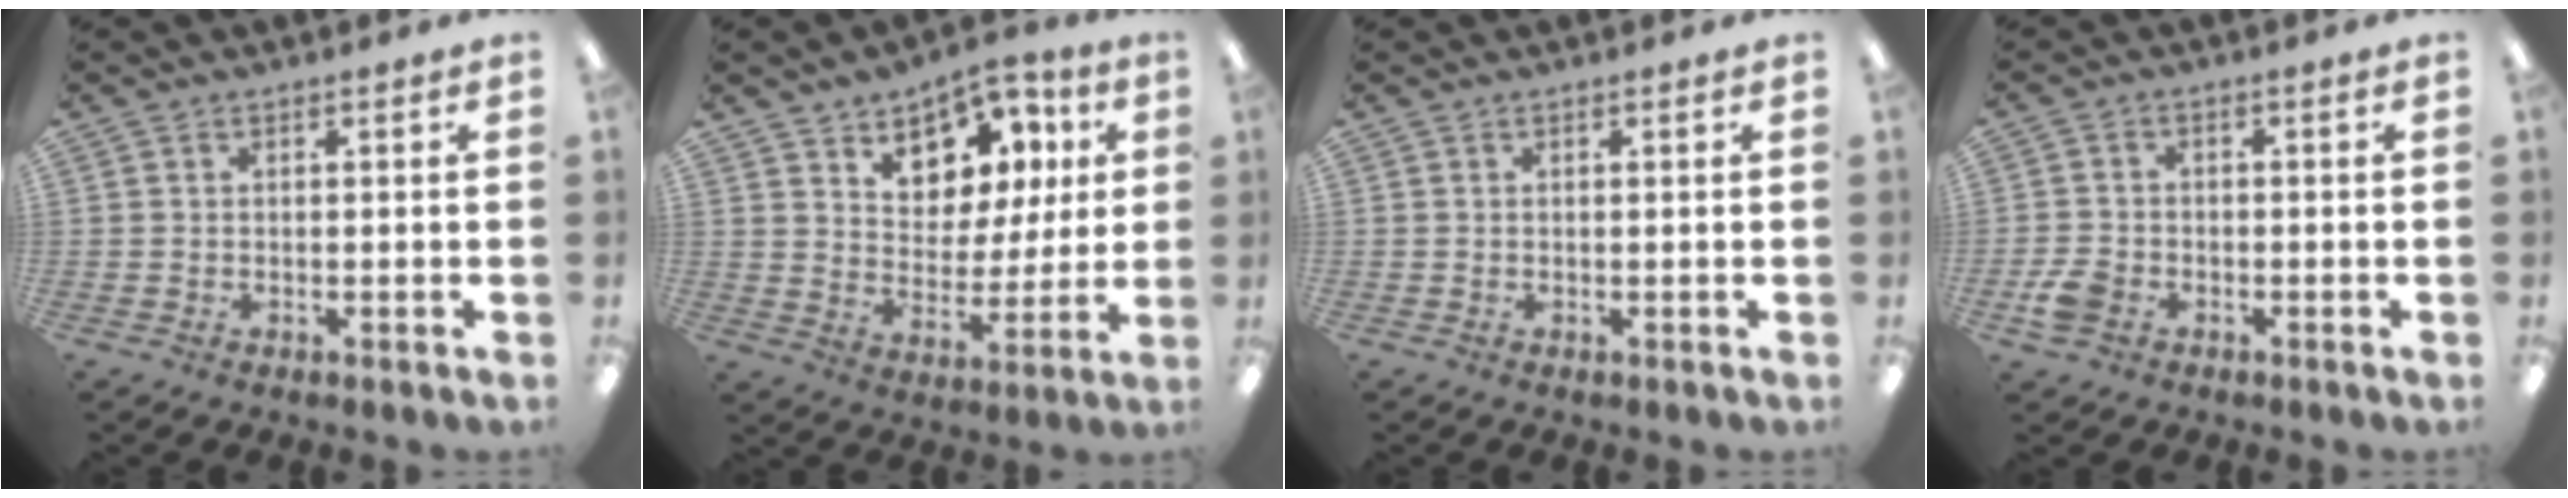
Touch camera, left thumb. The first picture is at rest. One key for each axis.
{"total": 11.8, "fx": 6.8, "fy": 8.6, "fz": 4.3, "tx": -0.068, "ty": -0.038, "tz": 0.129}
{"total": 0.0}
{"total": 4.7, "fx": -2.3, "fy": 3.4, "fz": 2.4, "tx": -0.047, "ty": 0.012, "tz": -0.042}